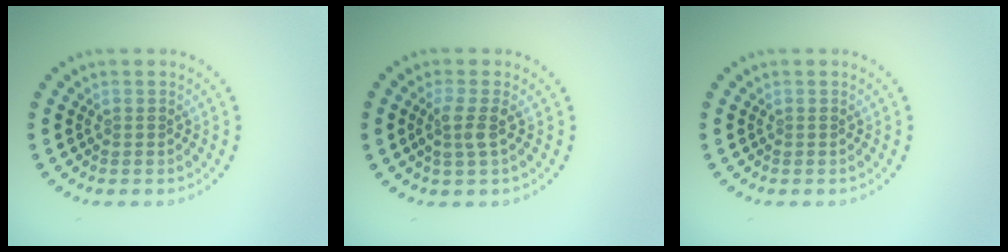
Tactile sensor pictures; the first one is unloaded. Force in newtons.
{"total": 1.9, "press": 1.5, "slide": 1.2}
{"total": 0.0}